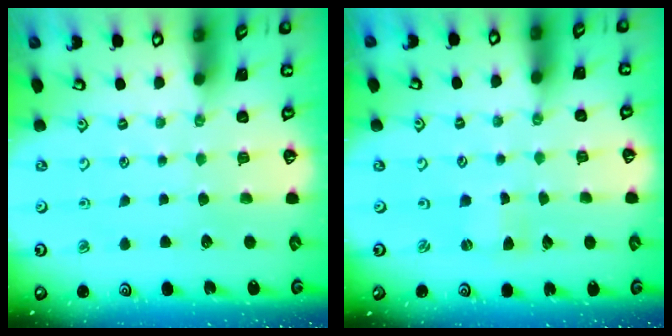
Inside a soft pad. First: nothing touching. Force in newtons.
{"total": 1.1, "press": 1.1, "slide": 0.2}